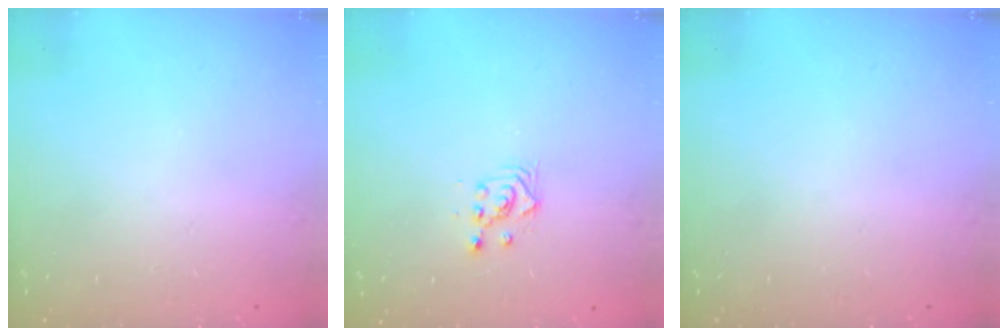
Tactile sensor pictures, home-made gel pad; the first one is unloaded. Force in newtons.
{"total": 2.3, "press": 2.3, "slide": 0.2}
{"total": 0.0}